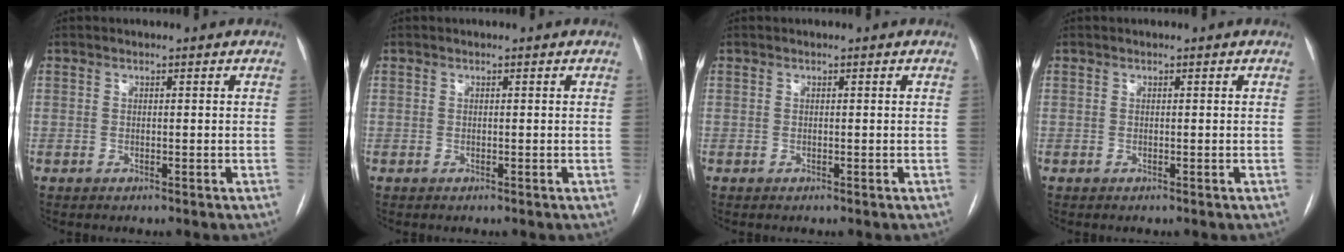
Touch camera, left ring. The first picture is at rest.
{"total": 0.0}
{"total": 0.0}
{"total": 0.0}